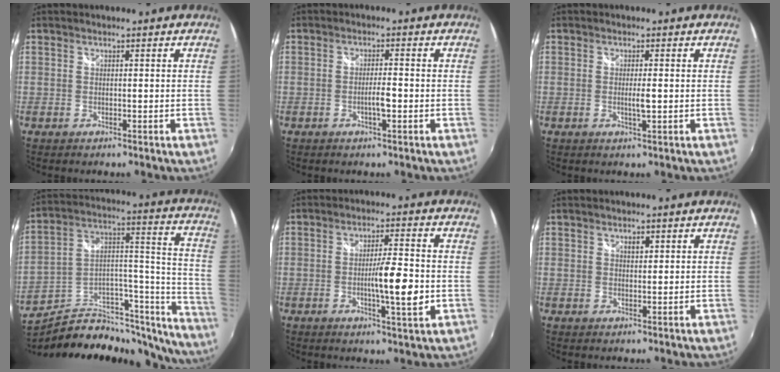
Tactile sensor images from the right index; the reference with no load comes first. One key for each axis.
{"total": 3.3, "fx": -1.2, "fy": 0.3, "fz": 3.1, "tx": -0.056, "ty": -0.001, "tz": -0.022}
{"total": 2.2, "fx": -0.2, "fy": 0.1, "fz": 2.2, "tx": -0.040, "ty": -0.005, "tz": -0.004}
{"total": 26.7, "fx": -22.1, "fy": 10.9, "fz": 10.4, "tx": -0.115, "ty": 0.066, "tz": -0.326}
{"total": 7.8, "fx": -1.5, "fy": 0.7, "fz": 7.6, "tx": -0.125, "ty": -0.009, "tz": -0.023}
{"total": 1.3, "fx": 0.7, "fy": 0.7, "fz": 0.8, "tx": -0.011, "ty": 0.003, "tz": 0.012}